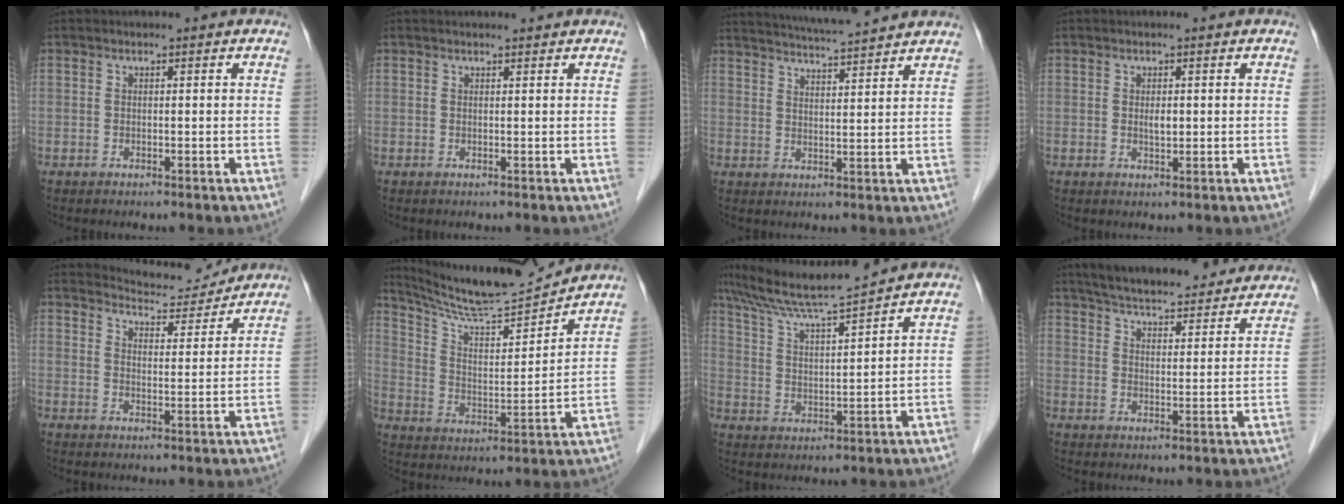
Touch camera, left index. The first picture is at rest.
{"total": 1.7, "force": [1.7, 0.2, 0.4], "torque": [-0.008, 0.011, 0.023]}
{"total": 11.7, "force": [10.7, 0.3, 4.5], "torque": [-0.081, 0.024, 0.154]}
{"total": 1.2, "force": [0.3, 0.5, 1.1], "torque": [-0.019, -0.003, 0.006]}
{"total": 7.3, "force": [7.2, 0.7, -0.2], "torque": [-0.005, 0.001, 0.104]}
{"total": 14.9, "force": [14.4, -0.3, 3.8], "torque": [-0.076, -0.005, 0.243]}
{"total": 11.5, "force": [10.5, -1.6, 4.5], "torque": [-0.090, 0.011, 0.188]}
{"total": 23.3, "force": [21.4, 4.5, 8.2], "torque": [-0.127, 0.007, 0.282]}